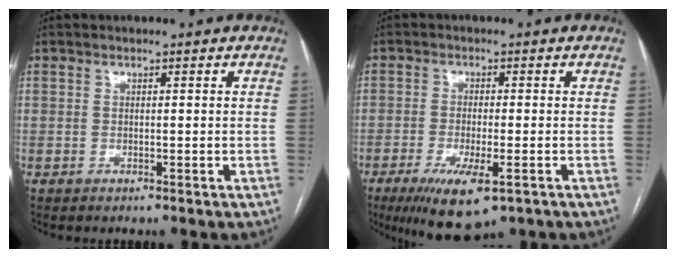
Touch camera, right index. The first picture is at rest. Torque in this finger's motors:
{"motor_torque": [1.44, -0.70, 0.61, 0.14]}